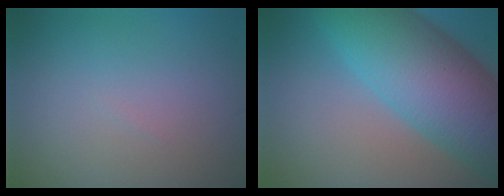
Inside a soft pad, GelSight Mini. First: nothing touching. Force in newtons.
{"total": 12.8, "press": 12.8, "slide": 0.5}